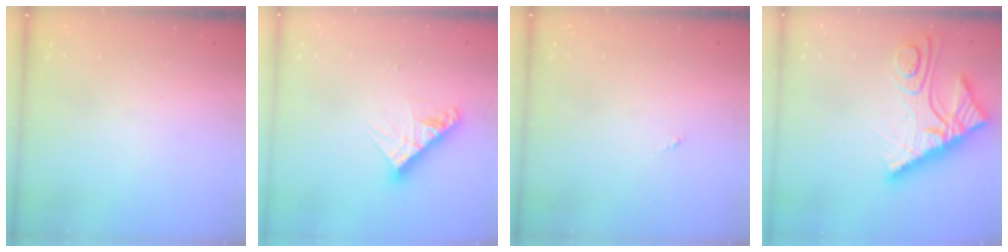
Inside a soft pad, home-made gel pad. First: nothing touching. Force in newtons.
{"total": 10.8, "press": 10.8, "slide": 1.0}
{"total": 0.0}
{"total": 15.3, "press": 15.3, "slide": 1.4}